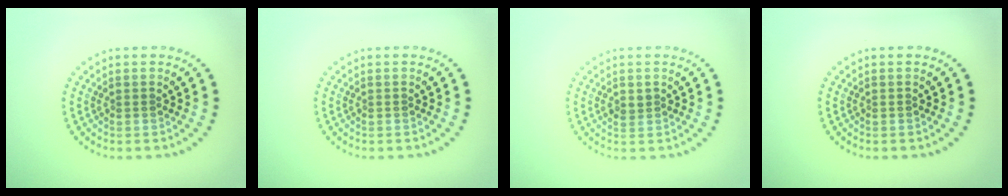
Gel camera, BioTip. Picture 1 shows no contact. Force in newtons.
{"total": 0.0}
{"total": 0.9, "press": 0.9, "slide": 0.2}
{"total": 0.0}